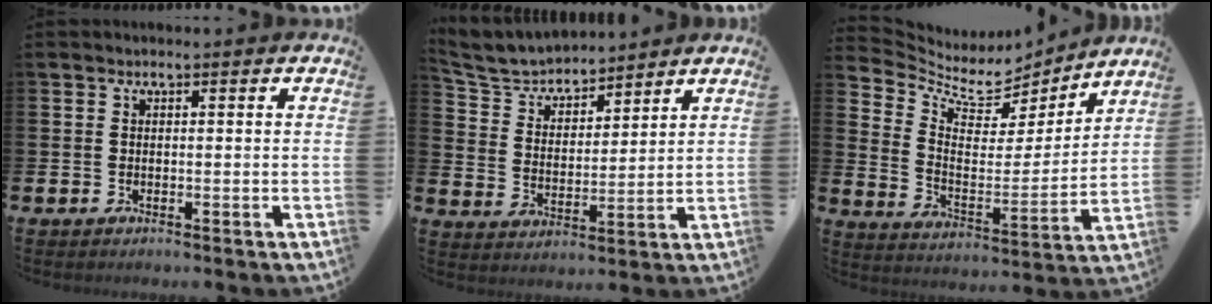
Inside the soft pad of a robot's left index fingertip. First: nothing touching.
{"total": 5.6, "force": [5.4, 1.2, 0.7], "torque": [-0.040, -0.034, 0.095]}
{"total": 7.1, "force": [6.1, 3.2, 1.7], "torque": [-0.065, -0.053, 0.102]}